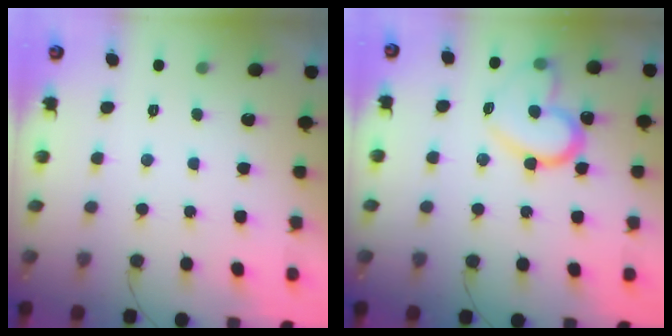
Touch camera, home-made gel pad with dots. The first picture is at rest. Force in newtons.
{"total": 15.2, "press": 15.2, "slide": 0.8}